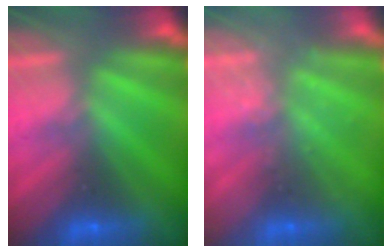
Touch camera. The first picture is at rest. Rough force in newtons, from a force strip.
{"total": 2.1}